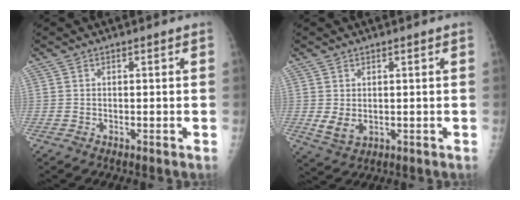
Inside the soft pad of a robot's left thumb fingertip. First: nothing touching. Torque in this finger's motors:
{"motor_torque": [0.05, 0.03, 0.50, -0.07, 0.06]}